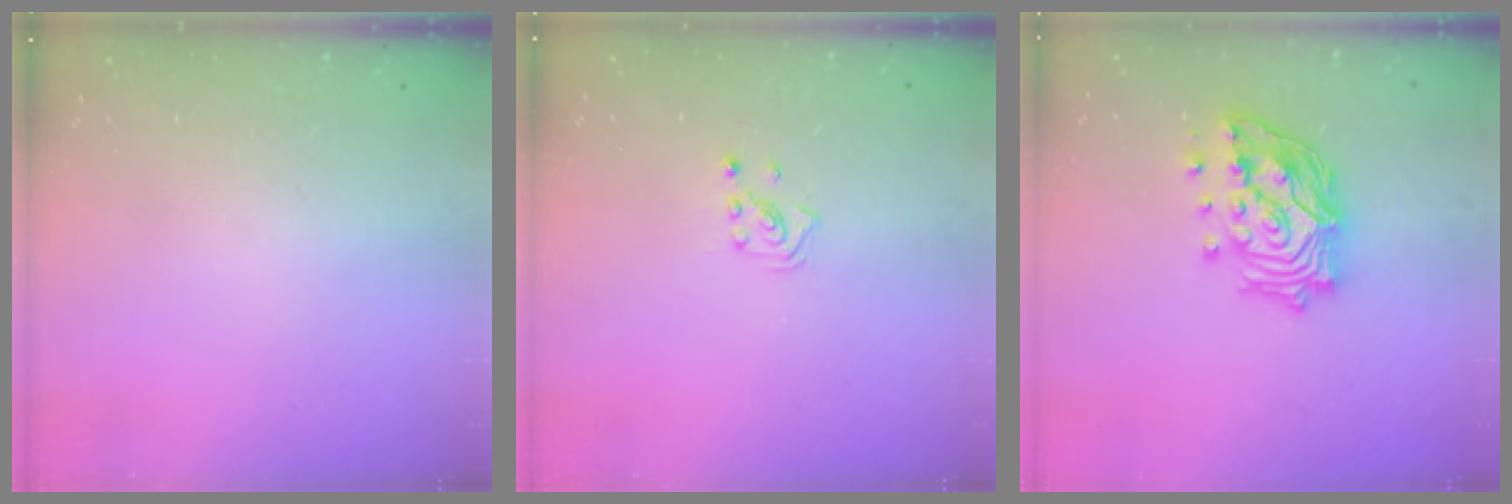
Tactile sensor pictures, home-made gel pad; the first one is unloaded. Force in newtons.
{"total": 1.3, "press": 1.3, "slide": 0.1}
{"total": 18.9, "press": 18.8, "slide": 1.7}